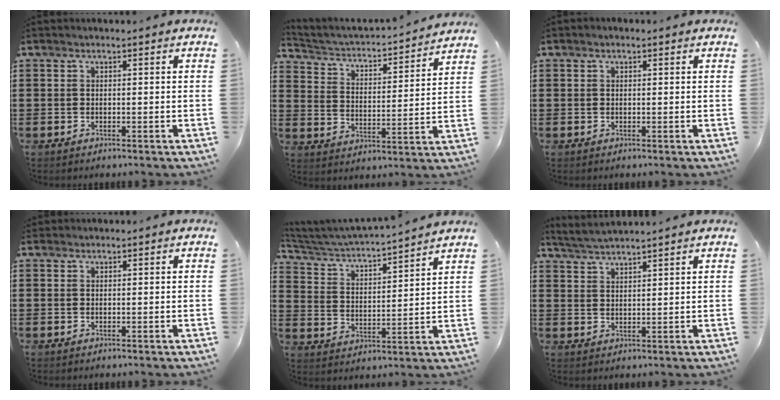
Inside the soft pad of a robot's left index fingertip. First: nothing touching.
{"total": 2.4, "force": [2.3, 0.6, 0.5], "torque": [-0.030, -0.027, 0.026]}
{"total": 0.5, "force": [0.3, 0.4, 0.3], "torque": [-0.005, 0.004, 0.005]}
{"total": 0.5, "force": [0.4, 0.2, 0.0], "torque": [-0.002, 0.001, 0.009]}
{"total": 3.4, "force": [3.3, 0.2, 0.8], "torque": [-0.038, -0.031, 0.046]}
{"total": 2.8, "force": [2.7, -0.5, 0.3], "torque": [-0.014, -0.007, 0.050]}